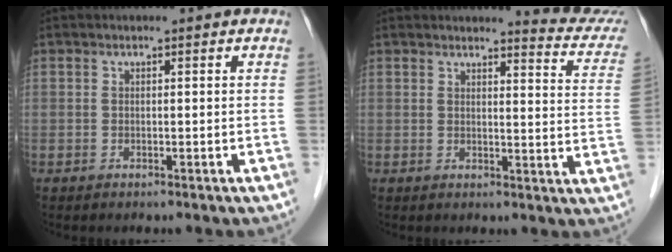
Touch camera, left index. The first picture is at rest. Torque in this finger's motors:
{"motor_torque": [0.07, -0.33, 0.29, 0.04]}